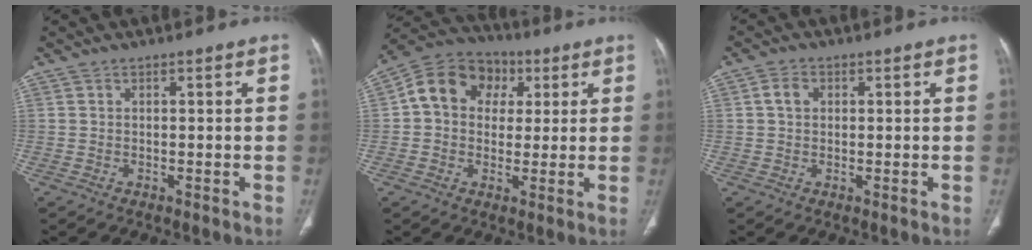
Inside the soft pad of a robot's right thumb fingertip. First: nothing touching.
{"total": 12.4, "force": [2.7, 10.2, 6.5], "torque": [-0.089, 0.019, 0.033]}
{"total": 2.4, "force": [0.5, 1.9, 1.4], "torque": [-0.026, 0.007, 0.009]}